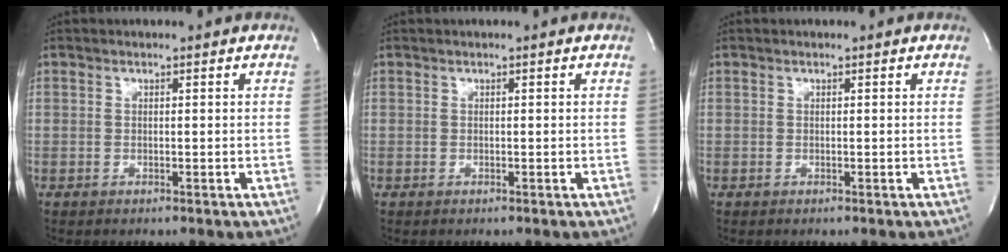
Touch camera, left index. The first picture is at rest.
{"total": 0.0}
{"total": 0.0}